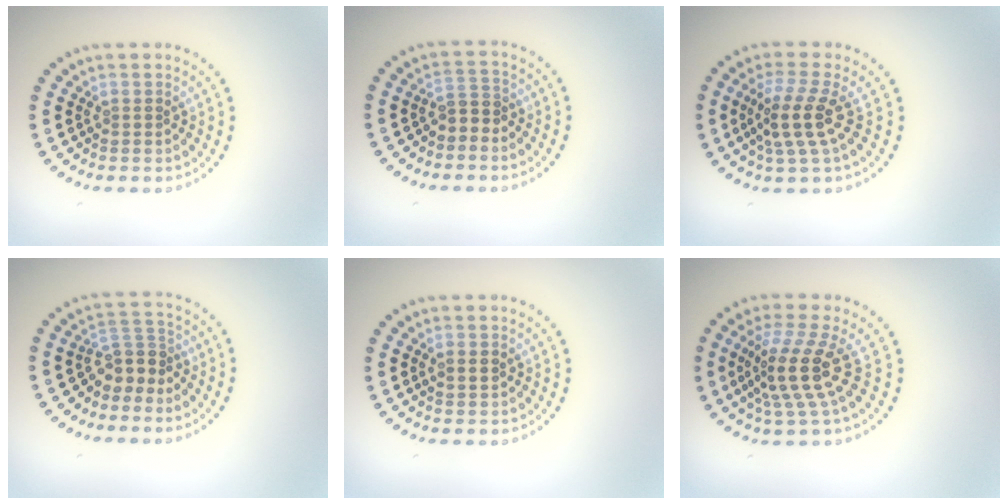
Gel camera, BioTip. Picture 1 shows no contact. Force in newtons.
{"total": 1.8, "press": 1.5, "slide": 0.9}
{"total": 3.6, "press": 3.0, "slide": 2.0}
{"total": 3.0, "press": 2.3, "slide": 1.9}
{"total": 1.5, "press": 1.5, "slide": 0.1}
{"total": 4.7, "press": 3.6, "slide": 3.1}